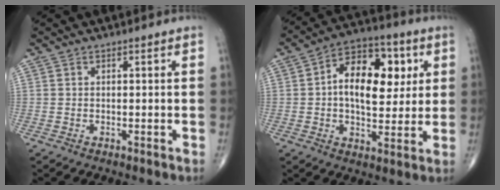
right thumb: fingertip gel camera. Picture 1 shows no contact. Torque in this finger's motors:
{"motor_torque": [-0.51, 1.12, 0.72, 0.44, 0.10]}